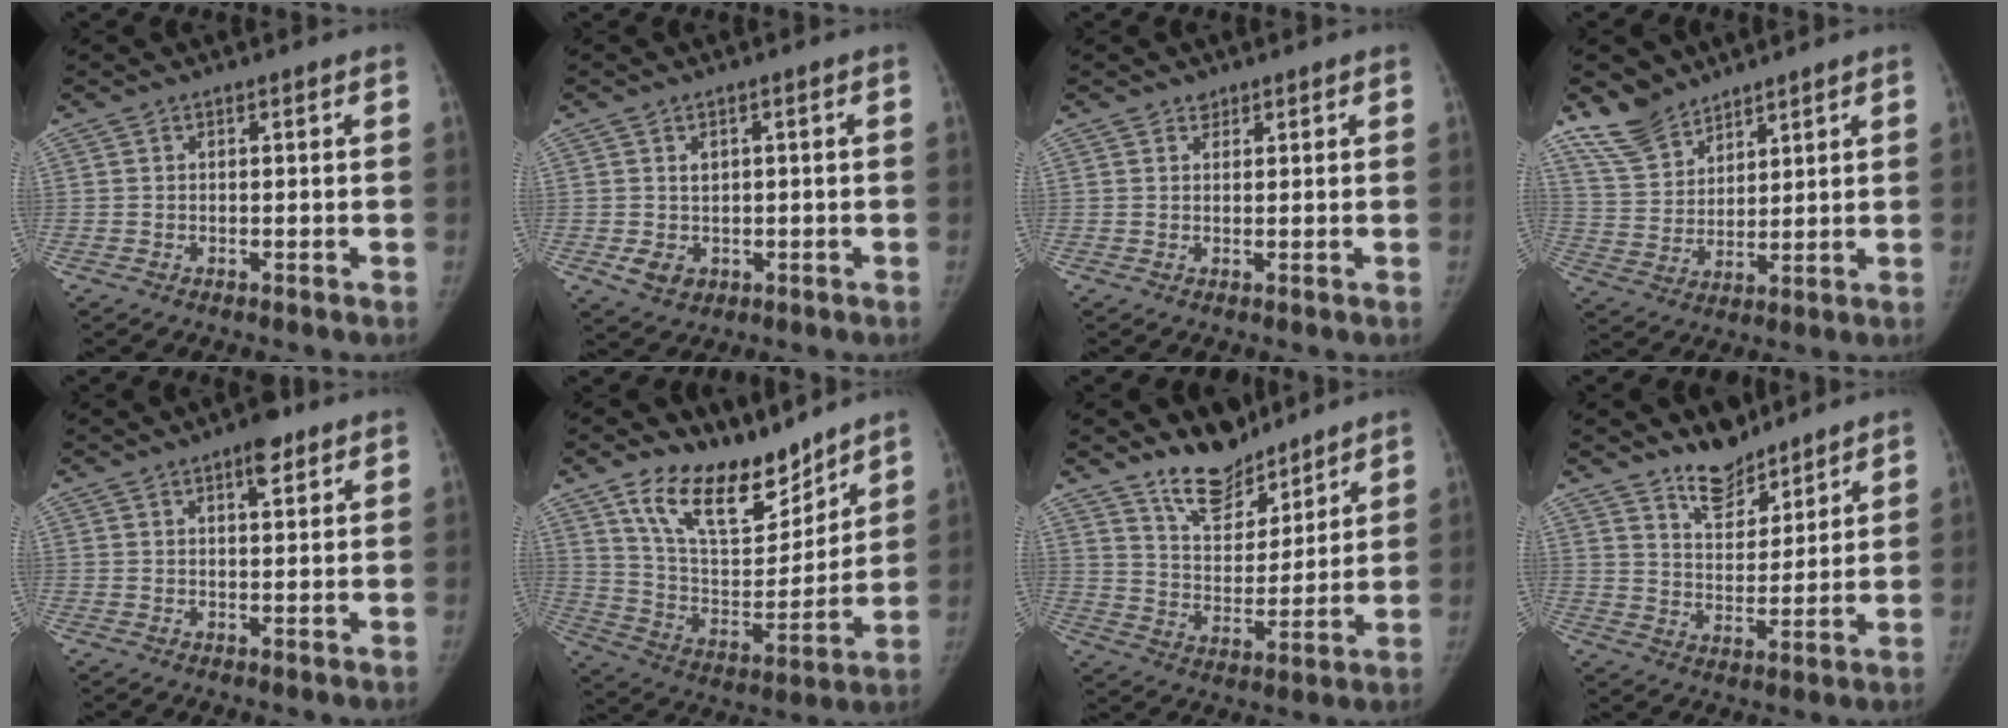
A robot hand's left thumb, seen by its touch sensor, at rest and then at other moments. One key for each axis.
{"total": 4.4, "fx": -0.1, "fy": 3.7, "fz": 2.4, "tx": -0.024, "ty": -0.004, "tz": 0.012}
{"total": 1.3, "fx": 1.0, "fy": 0.9, "fz": 0.1, "tx": 0.010, "ty": -0.006, "tz": 0.011}
{"total": 9.0, "fx": 7.5, "fy": 4.4, "fz": 2.4, "tx": -0.035, "ty": -0.039, "tz": 0.162}
{"total": 4.7, "fx": 2.8, "fy": 1.7, "fz": 3.4, "tx": -0.039, "ty": -0.012, "tz": 0.038}
{"total": 18.1, "fx": 13.6, "fy": 8.1, "fz": 8.9, "tx": -0.104, "ty": -0.084, "tz": 0.243}
{"total": 11.8, "fx": 9.8, "fy": 5.3, "fz": 4.1, "tx": -0.037, "ty": -0.073, "tz": 0.179}
{"total": 8.9, "fx": 7.4, "fy": 4.0, "fz": 3.0, "tx": -0.023, "ty": -0.060, "tz": 0.133}